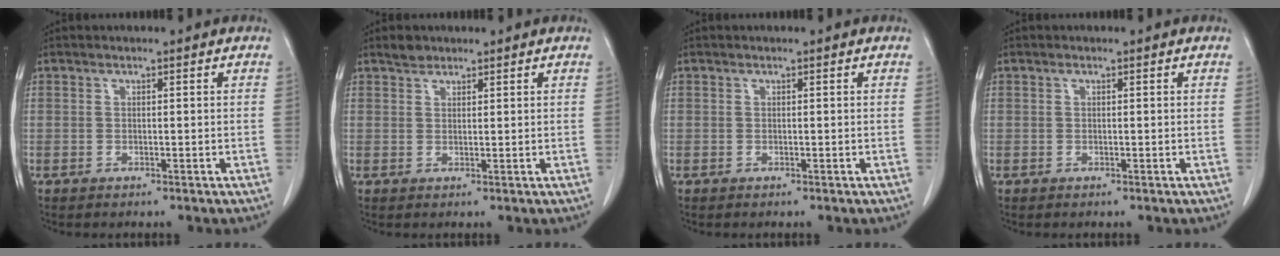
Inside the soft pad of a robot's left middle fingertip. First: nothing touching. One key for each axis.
{"total": 1.8, "fx": 1.5, "fy": 0.8, "fz": 0.4, "tx": -0.012, "ty": 0.004, "tz": 0.028}
{"total": 0.0}
{"total": 0.0}